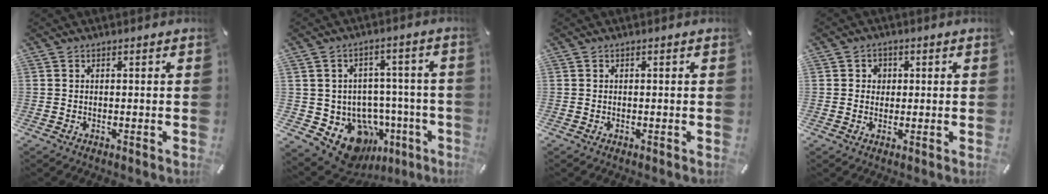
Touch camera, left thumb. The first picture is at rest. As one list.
[{"total": 12.8, "force": [-6.1, 9.5, 6.0], "torque": [-0.080, 0.026, -0.089]}, {"total": 0.0}, {"total": 2.7, "force": [0.2, 2.7, 0.7], "torque": [-0.001, 0.002, -0.003]}]